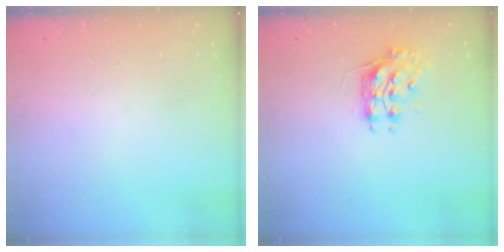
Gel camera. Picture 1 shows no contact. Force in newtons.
{"total": 8.7, "press": 8.7, "slide": 0.4}